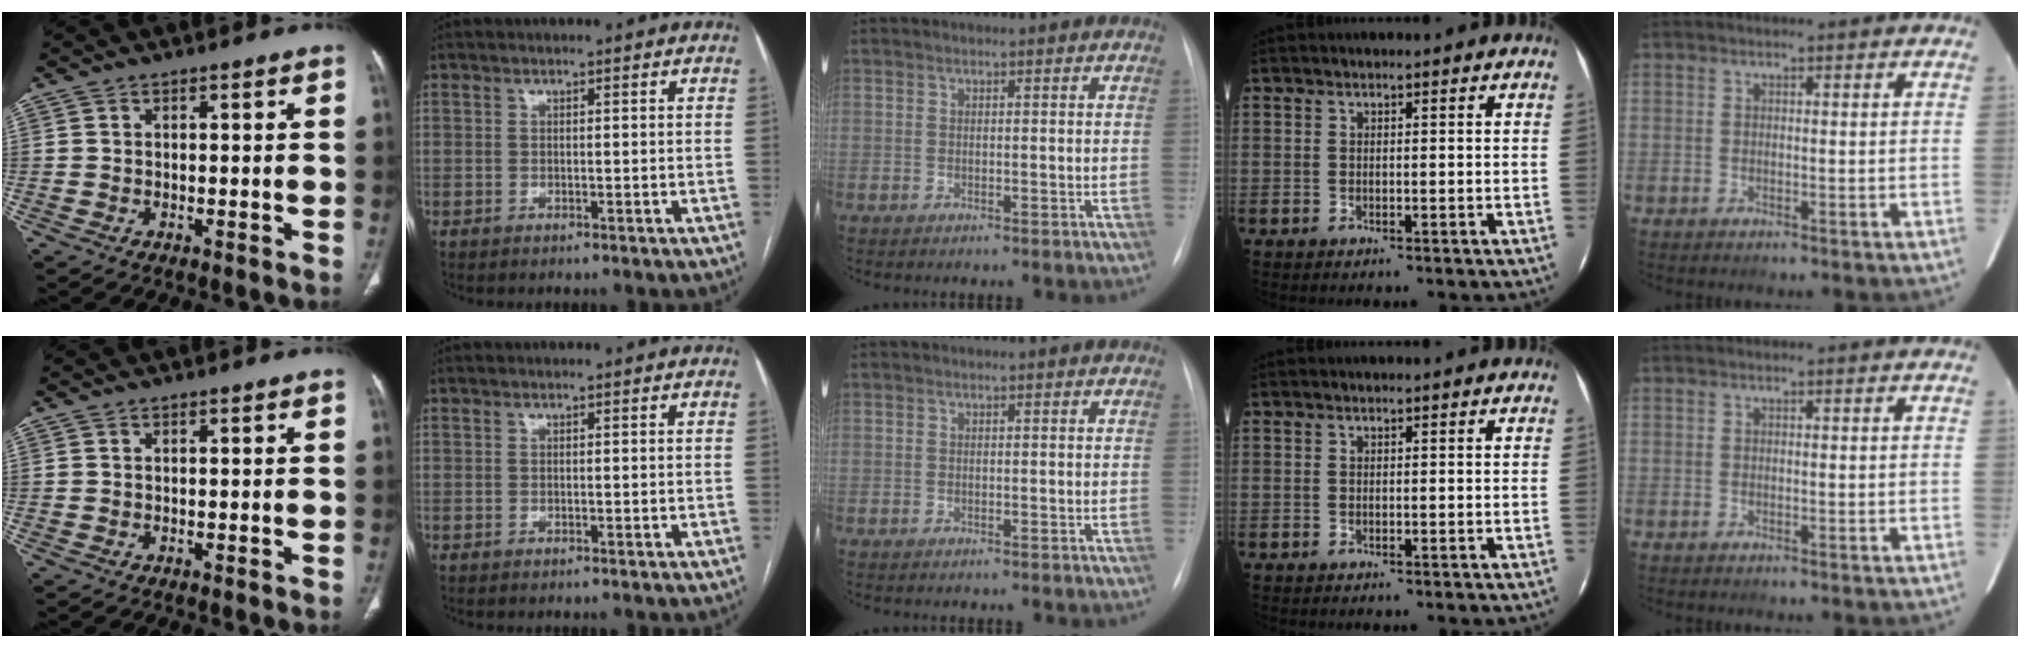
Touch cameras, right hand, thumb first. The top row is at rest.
{}